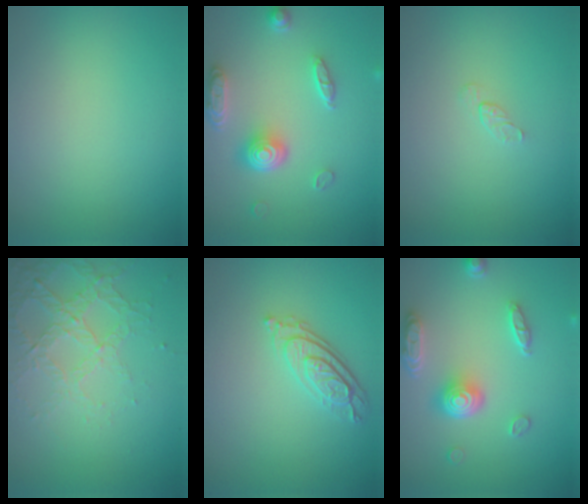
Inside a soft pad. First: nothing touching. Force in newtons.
{"total": 4.5, "press": 3.5, "slide": 2.8}
{"total": 0.5, "press": 0.3, "slide": 0.4}
{"total": 4.2, "press": 2.9, "slide": 3.1}
{"total": 3.0, "press": 2.6, "slide": 1.5}
{"total": 4.7, "press": 3.7, "slide": 3.0}